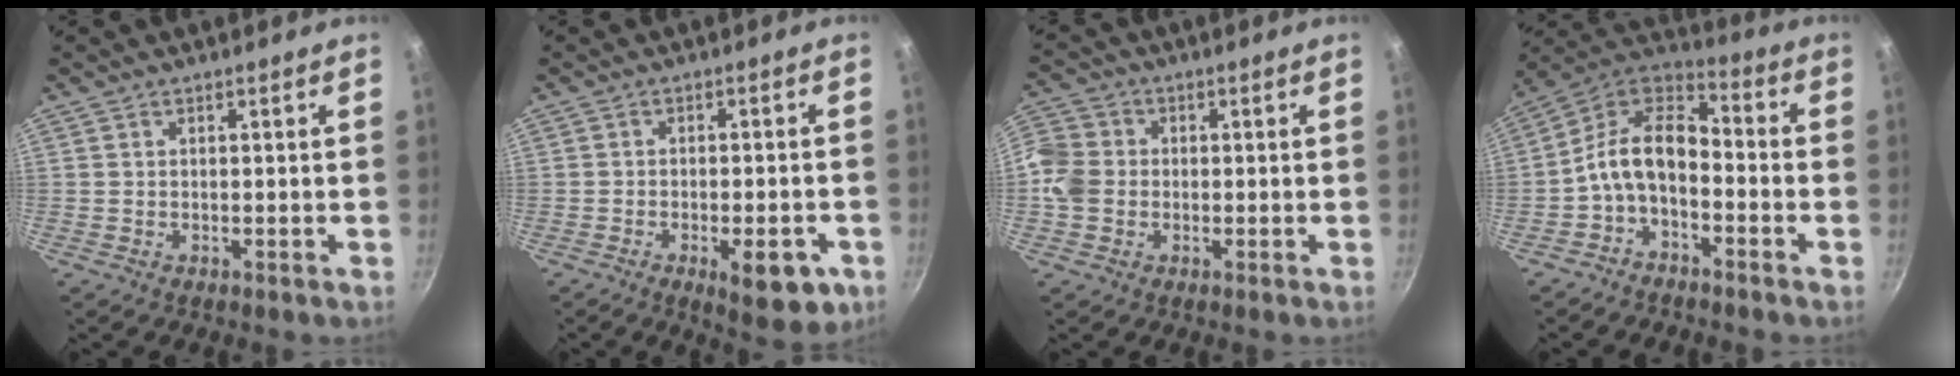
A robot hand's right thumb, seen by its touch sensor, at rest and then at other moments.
{"total": 8.9, "force": [-3.8, 3.3, 7.3], "torque": [-0.089, 0.008, -0.045]}
{"total": 7.3, "force": [-0.7, 6.2, 3.8], "torque": [-0.076, 0.015, -0.023]}
{"total": 10.8, "force": [-3.0, 6.5, 8.1], "torque": [-0.135, 0.073, -0.070]}